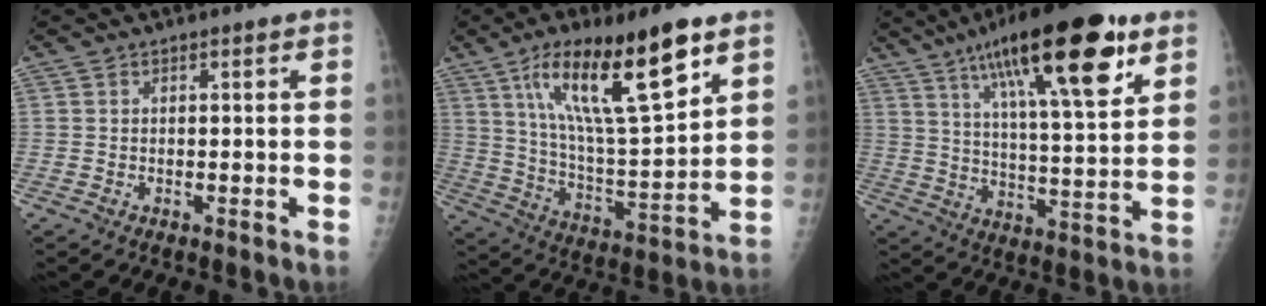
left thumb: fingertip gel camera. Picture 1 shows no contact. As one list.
[{"total": 21.8, "force": [11.7, 5.5, 17.5], "torque": [-0.284, -0.041, 0.211]}, {"total": 23.6, "force": [13.1, 5.9, 18.7], "torque": [-0.285, -0.032, 0.210]}]